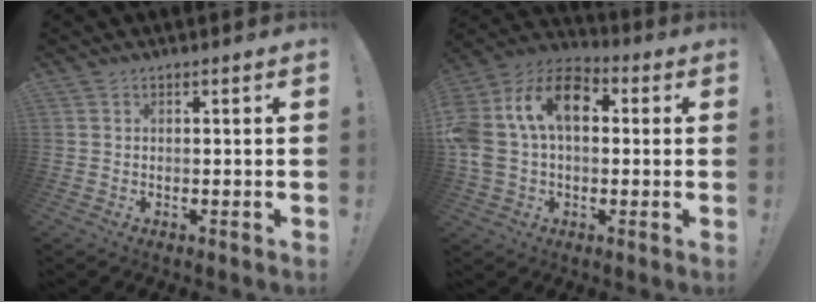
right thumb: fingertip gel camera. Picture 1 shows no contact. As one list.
[{"total": 18.4, "force": [4.5, 12.1, 13.1], "torque": [-0.251, 0.007, 0.078]}]